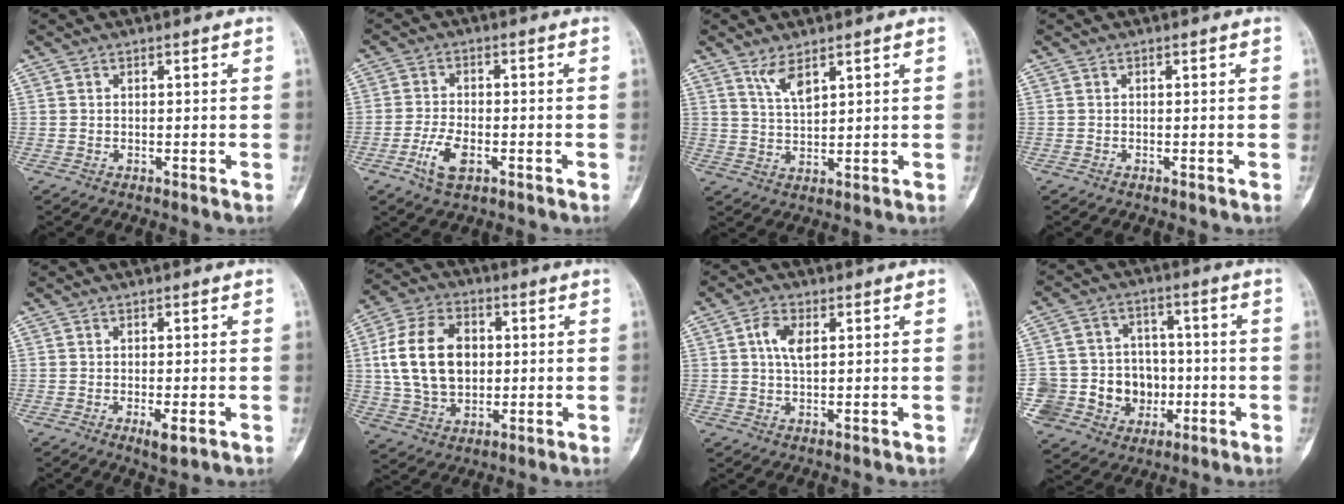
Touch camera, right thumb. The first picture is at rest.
{"total": 5.9, "force": [-2.6, 2.8, 4.5], "torque": [-0.091, 0.010, -0.047]}
{"total": 4.5, "force": [2.8, 1.4, 3.1], "torque": [-0.059, -0.020, 0.062]}
{"total": 0.0}
{"total": 3.0, "force": [-1.1, 0.8, 2.7], "torque": [-0.045, -0.008, -0.013]}
{"total": 15.6, "force": [1.7, 10.9, 11.0], "torque": [-0.177, 0.009, 0.031]}
{"total": 4.9, "force": [1.2, 2.4, 4.0], "torque": [-0.081, -0.002, 0.021]}
{"total": 15.6, "force": [-3.0, 14.1, 5.9], "torque": [-0.076, 0.047, -0.036]}